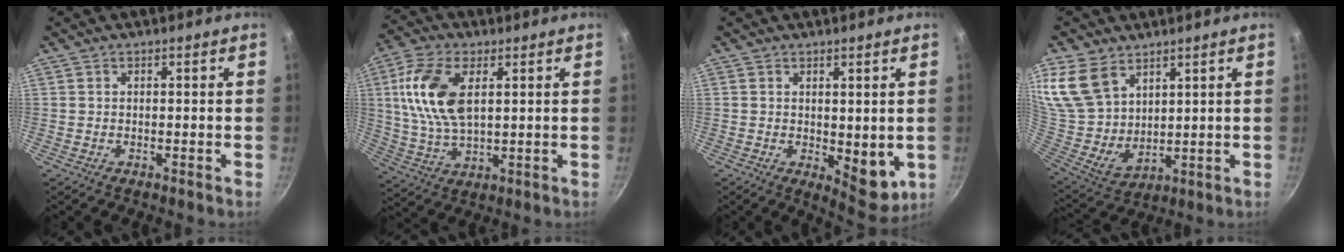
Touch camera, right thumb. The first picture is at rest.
{"total": 13.6, "force": [3.4, 7.3, 11.0], "torque": [-0.214, -0.004, 0.066]}
{"total": 7.1, "force": [0.0, 3.6, 6.1], "torque": [-0.061, -0.017, 0.011]}
{"total": 15.7, "force": [9.0, 9.9, 8.3], "torque": [-0.165, -0.037, 0.196]}